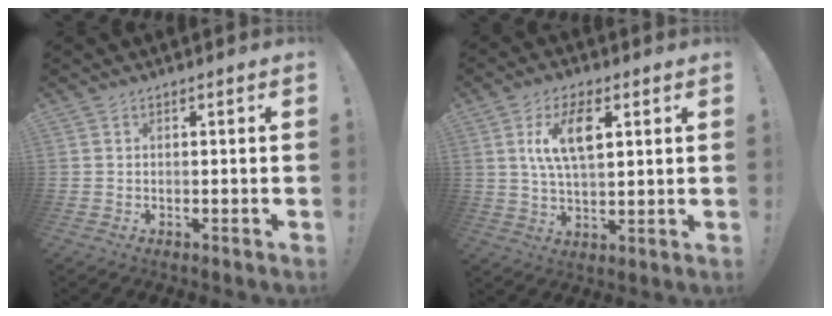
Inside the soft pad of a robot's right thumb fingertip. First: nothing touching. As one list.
[{"total": 12.3, "force": [2.9, 7.8, 9.0], "torque": [-0.146, 0.011, 0.051]}]